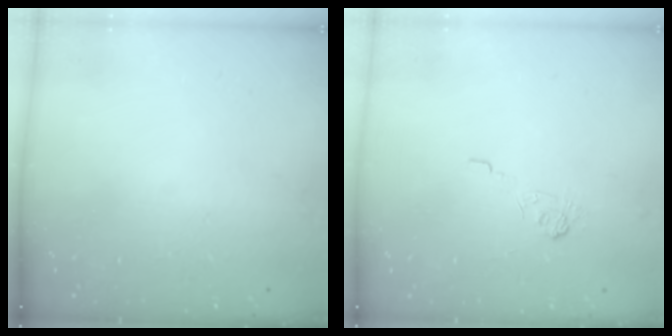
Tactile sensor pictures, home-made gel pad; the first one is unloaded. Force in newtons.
{"total": 2.5, "press": 2.1, "slide": 1.4}